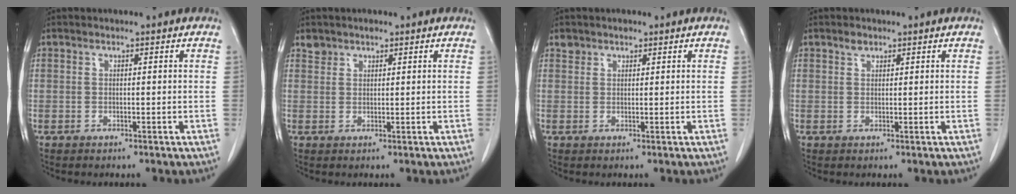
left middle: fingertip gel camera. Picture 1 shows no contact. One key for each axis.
{"total": 1.6, "fx": 1.3, "fy": 0.9, "fz": 0.2, "tx": -0.002, "ty": 0.005, "tz": 0.022}
{"total": 1.4, "fx": 1.1, "fy": 0.9, "fz": 0.1, "tx": 0.001, "ty": 0.003, "tz": 0.016}
{"total": 1.1, "fx": 0.8, "fy": 0.6, "fz": 0.3, "tx": -0.007, "ty": -0.002, "tz": 0.014}